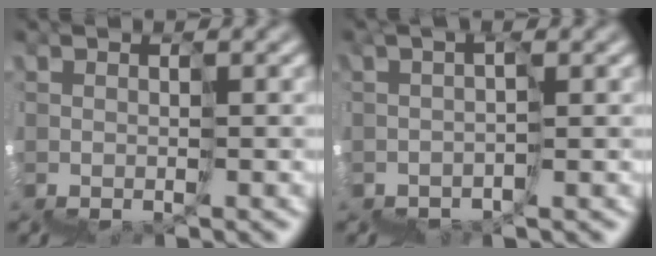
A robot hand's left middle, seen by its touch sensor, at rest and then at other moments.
{"total": 0.5, "force": [0.3, -0.4, 0.1], "torque": [-0.008, 0.007, 0.003]}